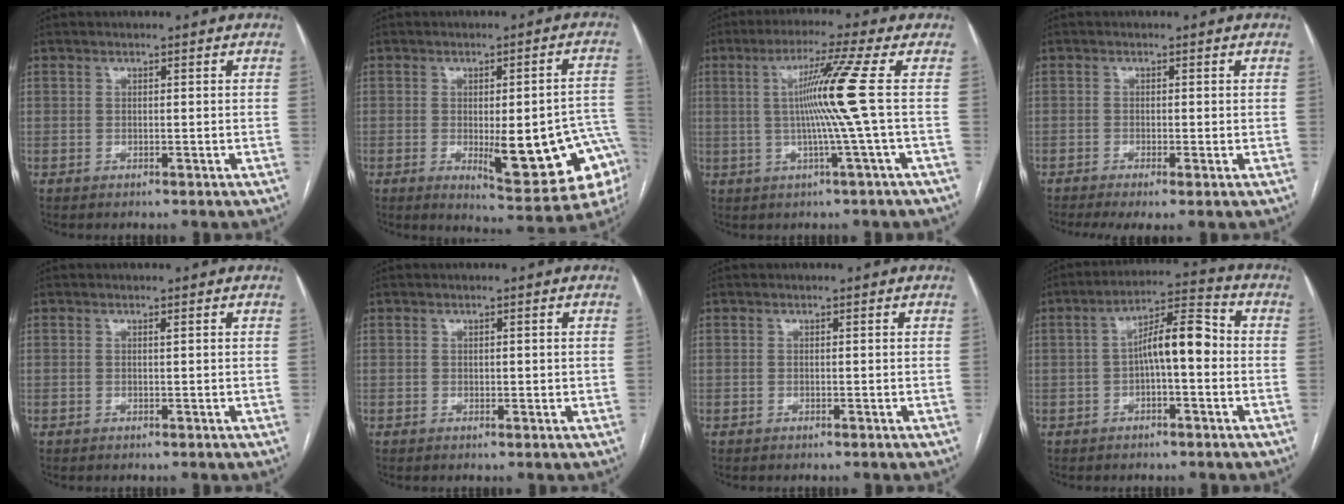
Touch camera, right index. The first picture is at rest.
{"total": 17.0, "force": [-4.5, 4.2, 15.9], "torque": [-0.119, 0.018, -0.035]}
{"total": 8.9, "force": [0.5, -3.1, 8.3], "torque": [-0.147, 0.003, 0.017]}
{"total": 3.9, "force": [-2.0, 0.8, 3.2], "torque": [-0.055, -0.011, -0.037]}
{"total": 0.0}
{"total": 1.0, "force": [0.1, 0.6, 0.8], "torque": [-0.008, 0.000, 0.002]}
{"total": 0.0}
{"total": 8.2, "force": [-0.6, 2.1, 7.9], "torque": [-0.133, 0.033, -0.010]}